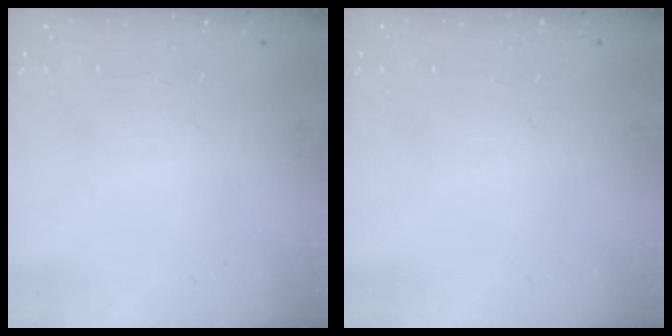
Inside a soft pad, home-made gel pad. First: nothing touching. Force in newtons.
{"total": 0.0}